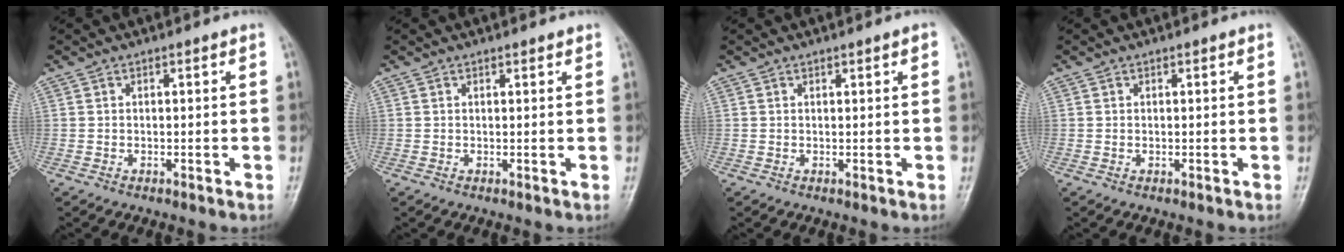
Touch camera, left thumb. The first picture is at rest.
{"total": 0.8, "force": [0.7, 0.3, 0.3], "torque": [-0.004, -0.002, 0.009]}
{"total": 0.9, "force": [0.5, 0.2, 0.7], "torque": [-0.010, 0.000, 0.007]}
{"total": 0.0}